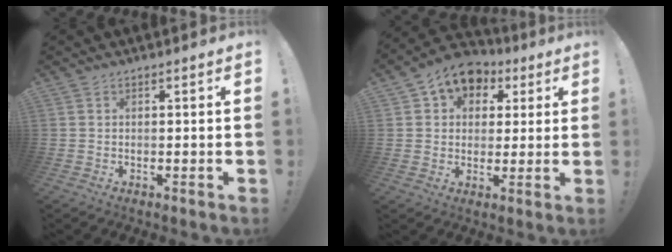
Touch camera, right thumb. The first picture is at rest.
{"total": 9.5, "force": [4.5, 7.3, 4.0], "torque": [-0.060, -0.017, 0.089]}